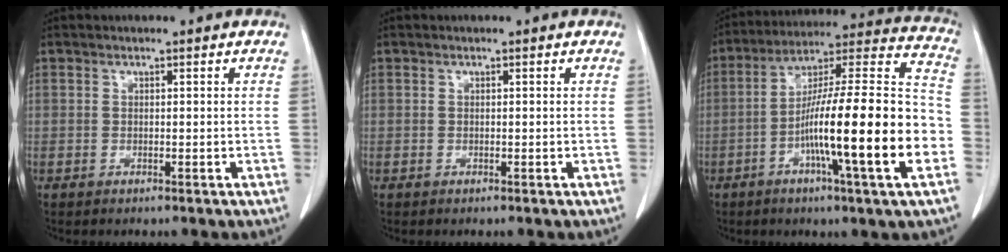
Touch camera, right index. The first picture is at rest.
{"total": 0.0}
{"total": 22.0, "force": [-6.2, 0.6, 21.0], "torque": [-0.310, 0.004, -0.105]}